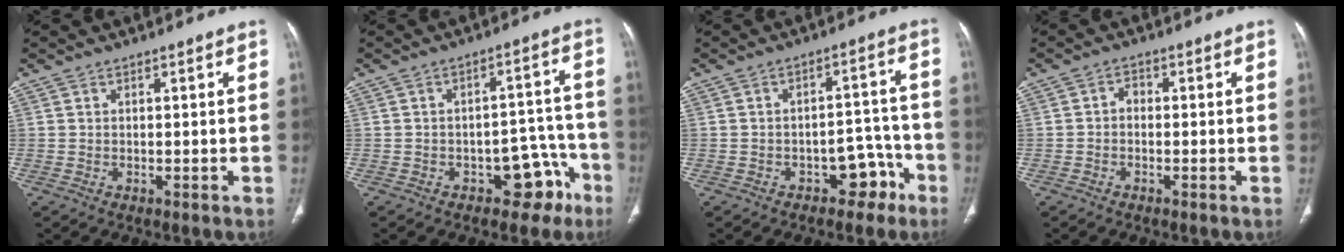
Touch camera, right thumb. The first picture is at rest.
{"total": 8.2, "force": [-4.6, 5.1, 4.4], "torque": [-0.011, 0.054, -0.057]}
{"total": 6.4, "force": [-3.9, 4.2, 2.9], "torque": [-0.006, 0.058, -0.050]}
{"total": 1.8, "force": [-0.5, 1.3, 1.2], "torque": [-0.014, 0.010, -0.016]}